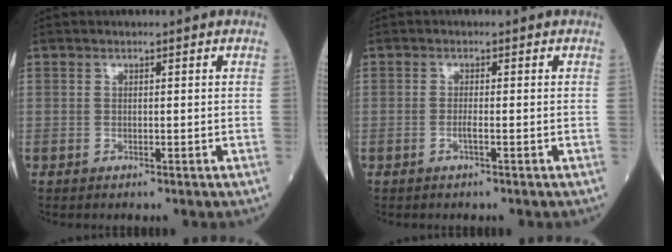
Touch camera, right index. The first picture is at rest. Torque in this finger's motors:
{"motor_torque": [-0.09, -0.05, 0.00, 0.00]}